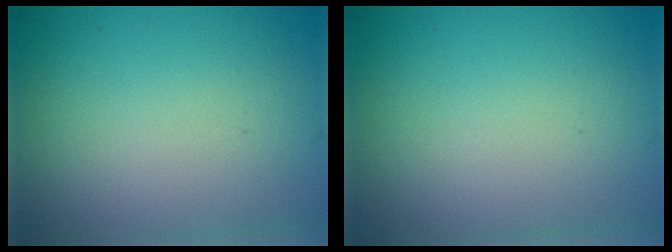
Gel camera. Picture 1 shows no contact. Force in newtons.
{"total": 0.0}